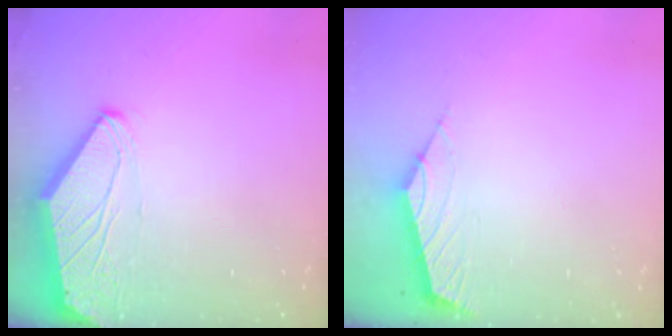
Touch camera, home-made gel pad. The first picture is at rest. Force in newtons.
{"total": 2.6, "press": 2.5, "slide": 0.6}